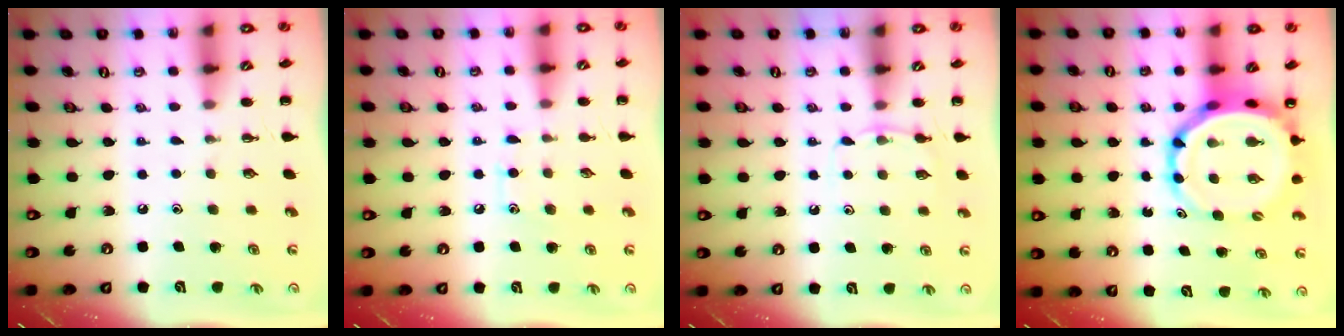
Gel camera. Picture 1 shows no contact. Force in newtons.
{"total": 7.8, "press": 7.4, "slide": 2.2}
{"total": 5.3, "press": 5.0, "slide": 1.5}
{"total": 8.2, "press": 7.8, "slide": 2.4}